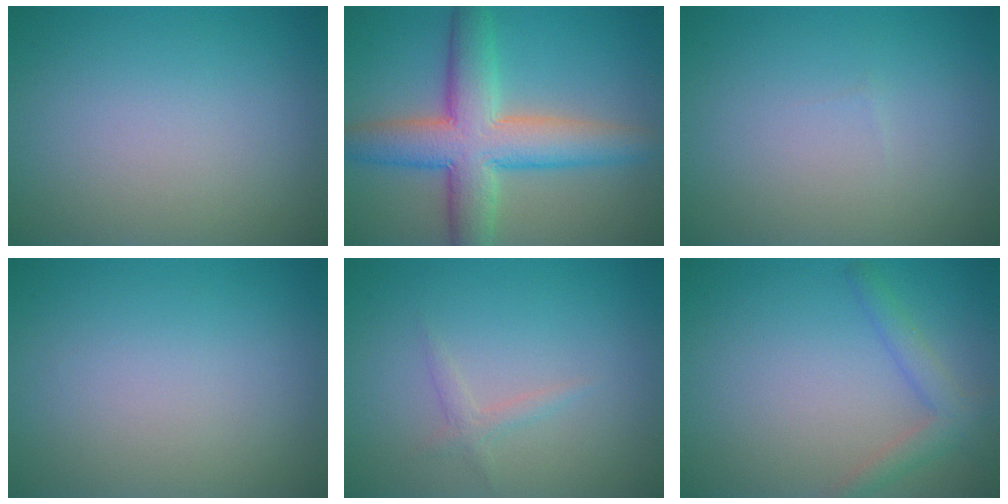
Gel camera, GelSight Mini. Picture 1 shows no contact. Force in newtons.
{"total": 8.6, "press": 8.6, "slide": 0.5}
{"total": 0.0}
{"total": 0.0}
{"total": 1.2, "press": 1.2, "slide": 0.1}
{"total": 2.3, "press": 2.3, "slide": 0.3}